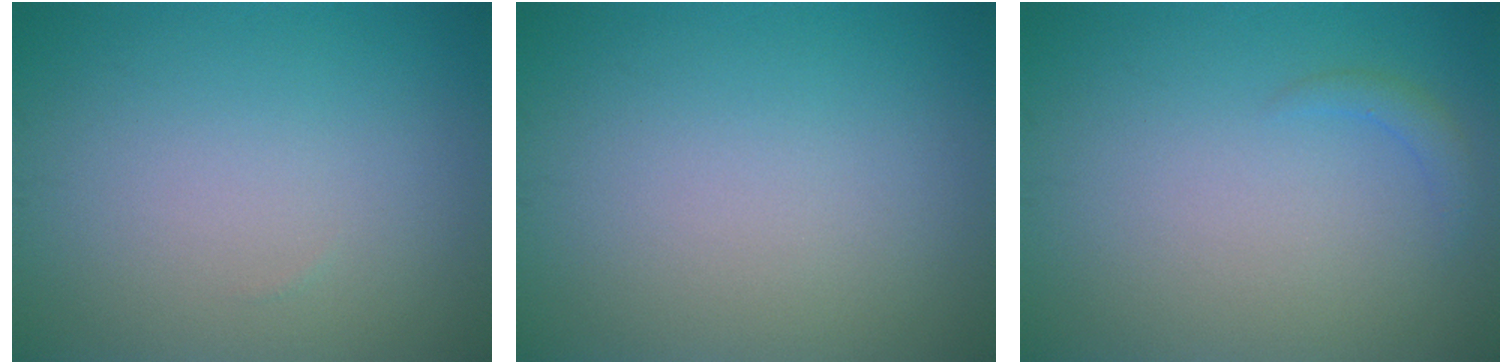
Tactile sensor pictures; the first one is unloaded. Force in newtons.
{"total": 0.0}
{"total": 1.1, "press": 1.1, "slide": 0.1}